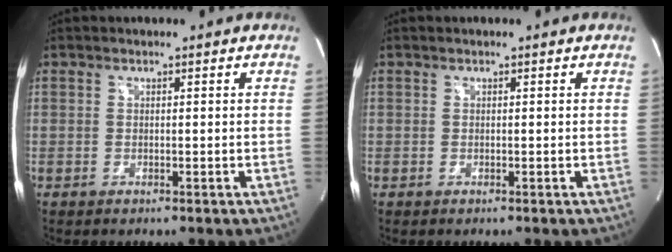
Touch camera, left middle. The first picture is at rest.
{"total": 0.0}